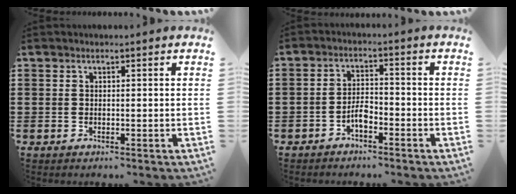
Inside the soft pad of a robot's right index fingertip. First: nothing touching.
{"total": 3.4, "force": [-2.1, 1.2, 2.4], "torque": [-0.054, 0.002, -0.042]}